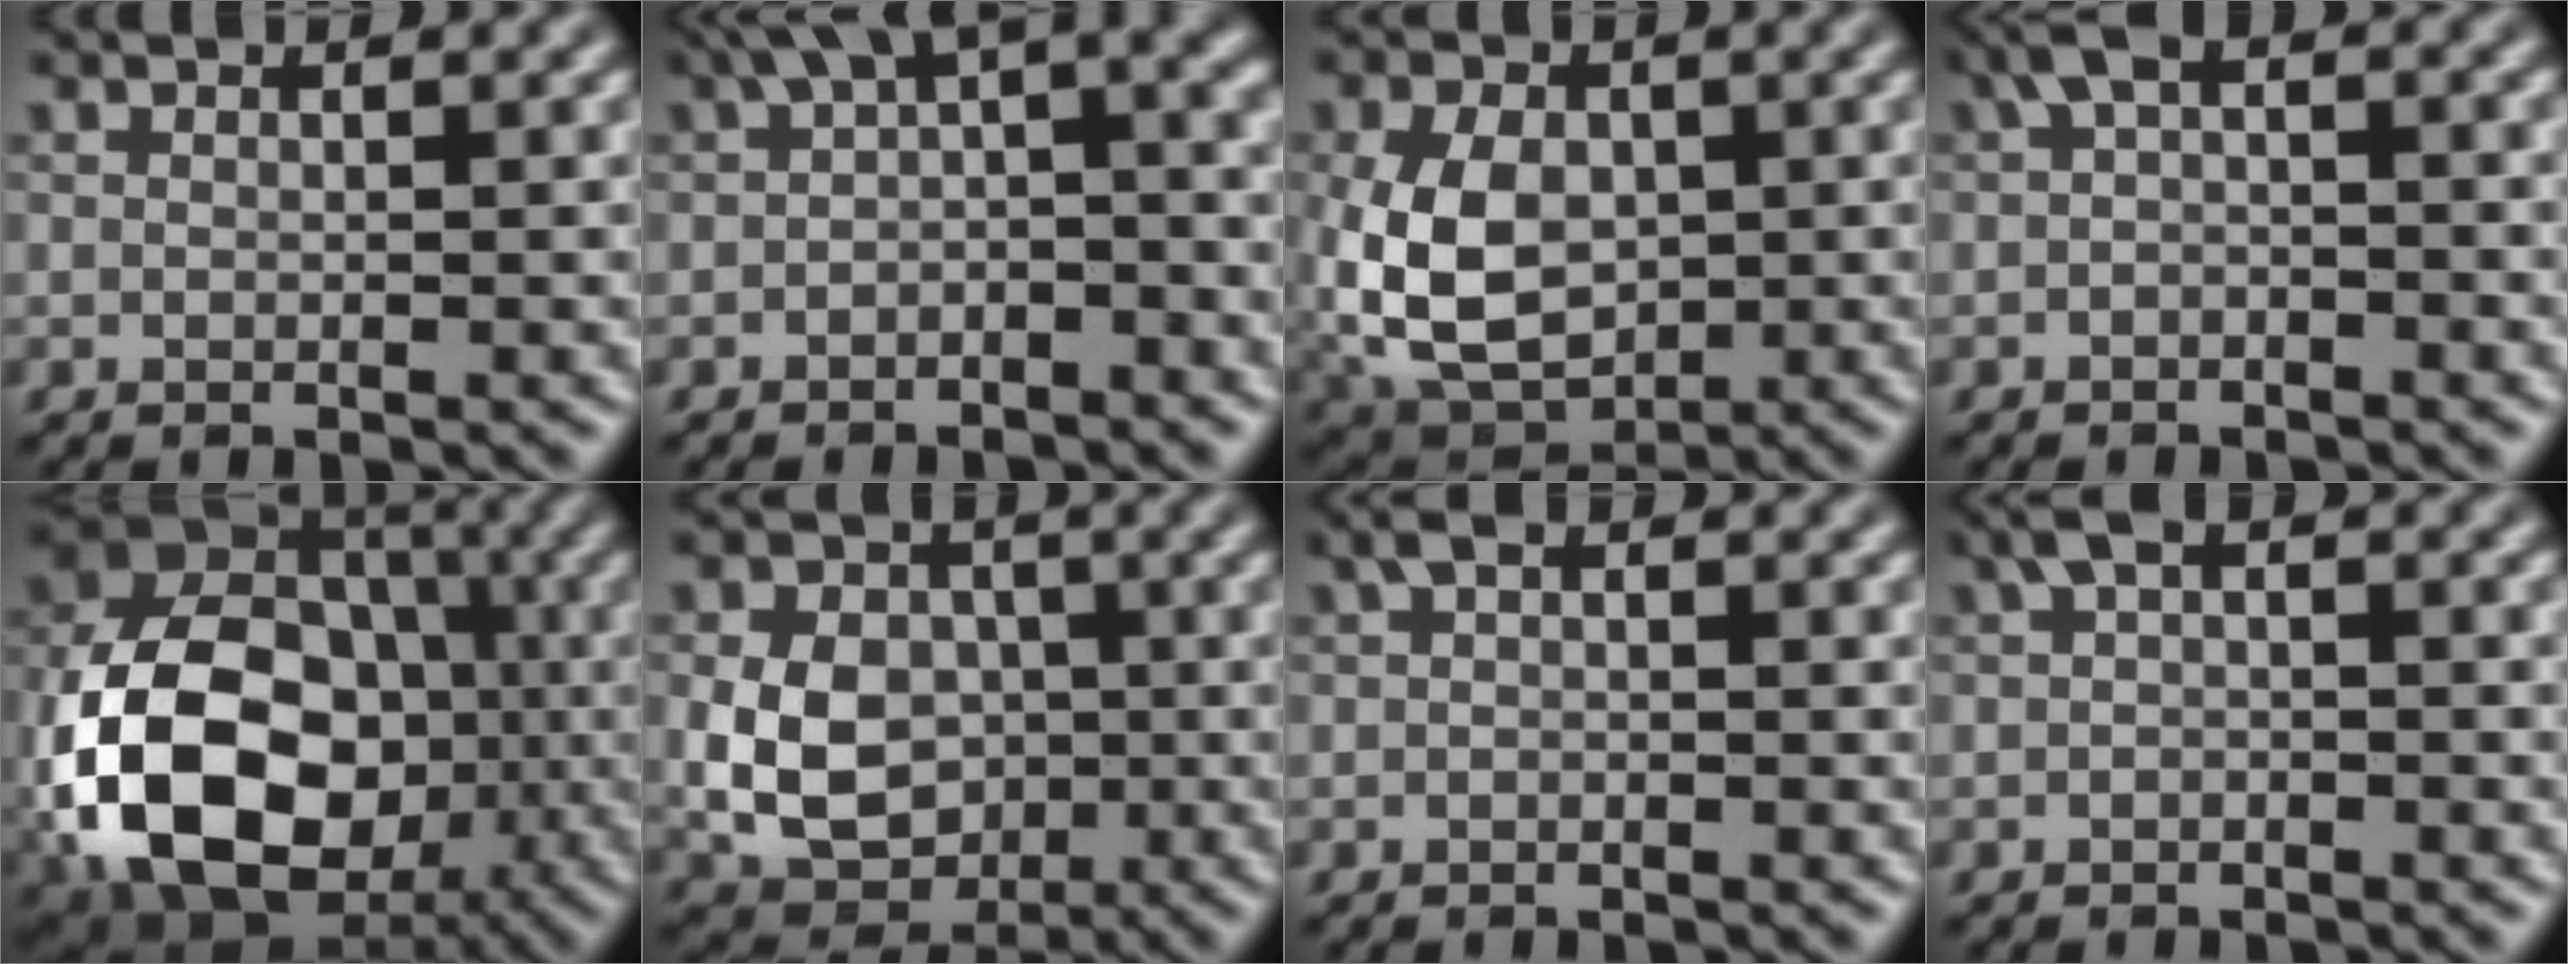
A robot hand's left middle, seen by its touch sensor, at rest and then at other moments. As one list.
[{"total": 6.2, "force": [0.9, 2.8, 5.4], "torque": [-0.066, 0.019, 0.000]}, {"total": 8.7, "force": [-0.3, 6.0, 6.3], "torque": [-0.149, -0.006, -0.008]}, {"total": 2.2, "force": [-0.2, 1.0, 2.0], "torque": [-0.035, 0.011, -0.009]}, {"total": 16.1, "force": [-3.8, 11.6, 10.6], "torque": [-0.211, -0.022, -0.073]}, {"total": 7.0, "force": [-0.5, 5.5, 4.3], "torque": [-0.085, -0.005, -0.014]}, {"total": 1.1, "force": [0.0, 0.6, 1.0], "torque": [-0.019, 0.006, -0.002]}, {"total": 1.8, "force": [0.0, 0.8, 1.6], "torque": [-0.030, 0.009, -0.005]}]